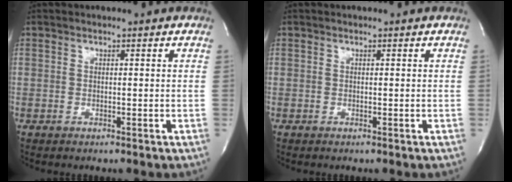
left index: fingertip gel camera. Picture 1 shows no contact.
{"total": 0.0}